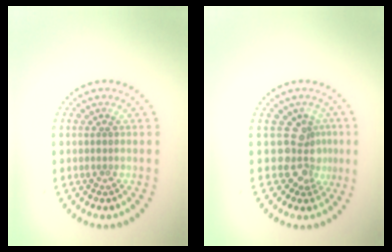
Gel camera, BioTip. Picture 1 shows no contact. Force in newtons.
{"total": 3.0, "press": 2.2, "slide": 2.1}